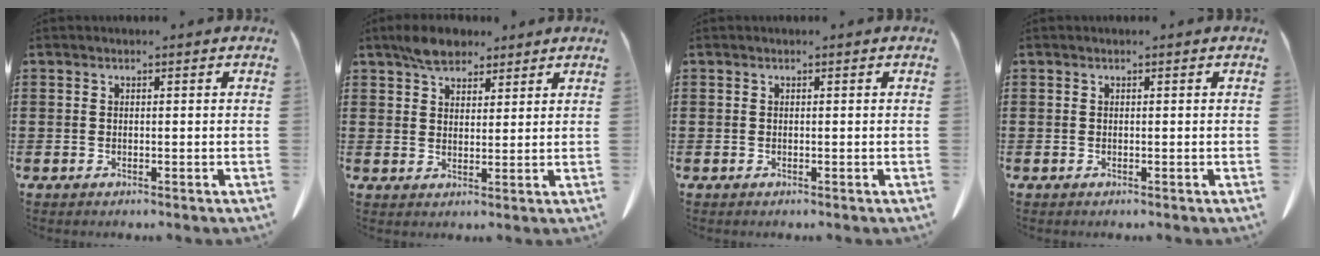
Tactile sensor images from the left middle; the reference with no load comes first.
{"total": 5.1, "force": [4.0, 2.6, 1.8], "torque": [-0.038, 0.004, 0.075]}
{"total": 0.0}
{"total": 0.0}